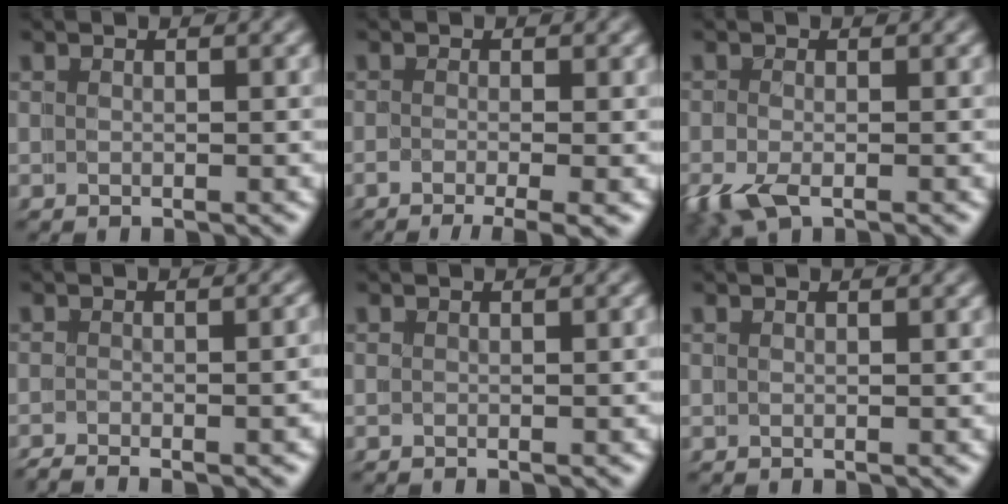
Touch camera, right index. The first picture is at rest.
{"total": 3.8, "force": [-2.5, 0.1, 2.8], "torque": [-0.033, -0.007, -0.038]}
{"total": 3.3, "force": [-2.0, 1.3, 2.2], "torque": [-0.062, -0.024, -0.027]}
{"total": 3.2, "force": [-2.7, 0.1, 1.6], "torque": [-0.011, -0.001, -0.045]}
{"total": 0.6, "force": [-0.2, -0.2, 0.5], "torque": [-0.001, 0.005, -0.008]}
{"total": 0.0}